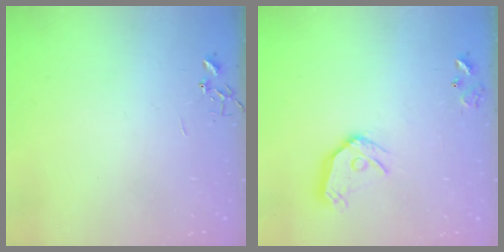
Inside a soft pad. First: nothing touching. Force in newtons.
{"total": 12.3, "press": 12.2, "slide": 1.5}